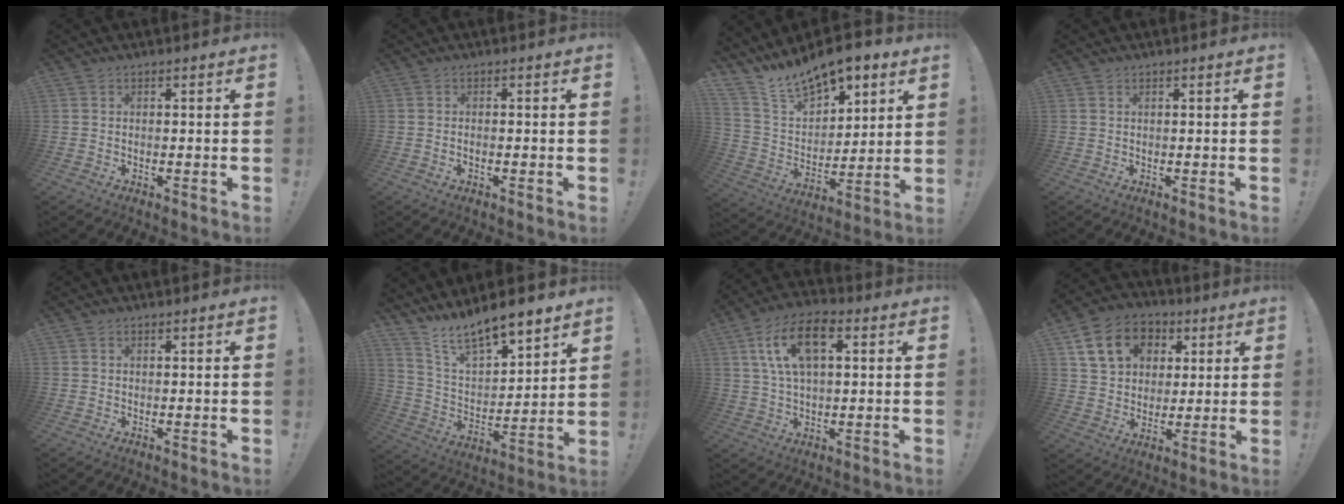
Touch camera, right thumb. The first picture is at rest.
{"total": 1.1, "force": [-0.7, 0.1, 0.8], "torque": [-0.020, 0.003, -0.012]}
{"total": 15.5, "force": [12.5, 7.3, 5.6], "torque": [-0.104, -0.087, 0.228]}
{"total": 0.0}
{"total": 0.0}
{"total": 12.0, "force": [11.0, 2.9, 3.8], "torque": [-0.086, -0.091, 0.199]}
{"total": 12.5, "force": [3.8, 6.6, 9.9], "torque": [-0.178, 0.008, 0.068]}
{"total": 15.5, "force": [6.0, 12.0, 7.7], "torque": [-0.108, -0.012, 0.117]}